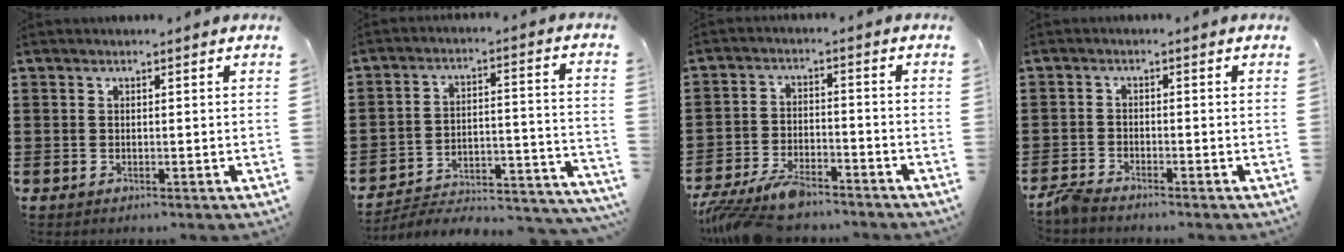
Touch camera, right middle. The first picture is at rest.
{"total": 4.1, "force": [-3.8, 0.8, 1.2], "torque": [-0.023, -0.005, -0.082]}
{"total": 6.9, "force": [-6.0, 1.8, 3.0], "torque": [-0.076, -0.001, -0.118]}
{"total": 2.3, "force": [-2.2, 0.0, 0.7], "torque": [-0.029, -0.004, -0.047]}